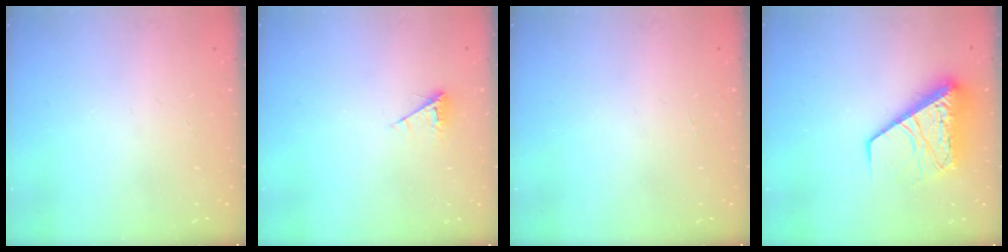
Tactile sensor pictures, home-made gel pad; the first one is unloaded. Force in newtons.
{"total": 4.7, "press": 4.7, "slide": 0.5}
{"total": 0.0}
{"total": 14.5, "press": 14.4, "slide": 1.8}